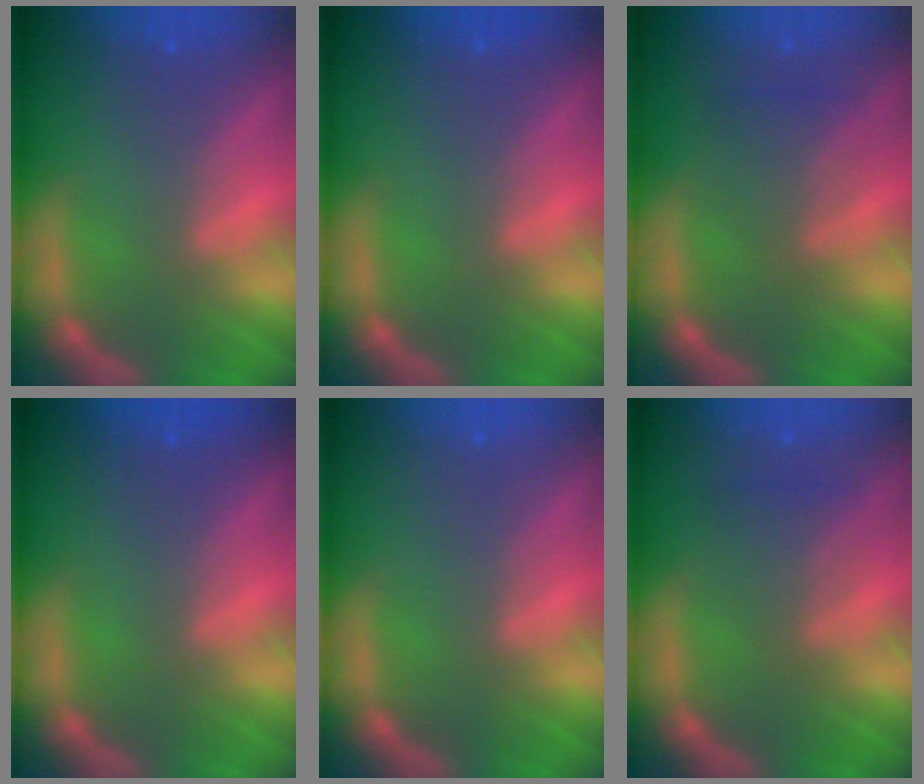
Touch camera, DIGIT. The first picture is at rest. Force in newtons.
{"total": 0.0}
{"total": 3.0}
{"total": 0.0}
{"total": 0.0}
{"total": 2.5}